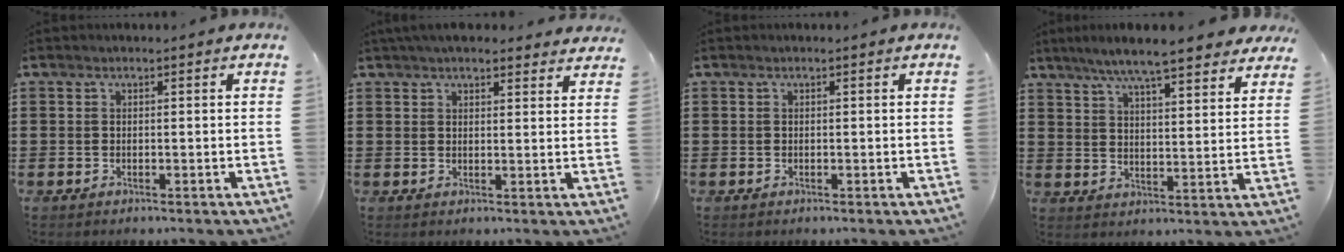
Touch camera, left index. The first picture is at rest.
{"total": 4.1, "force": [3.7, 0.9, 1.5], "torque": [-0.039, -0.005, 0.069]}
{"total": 0.0}
{"total": 7.6, "force": [6.6, 0.4, 3.7], "torque": [-0.094, -0.023, 0.115]}